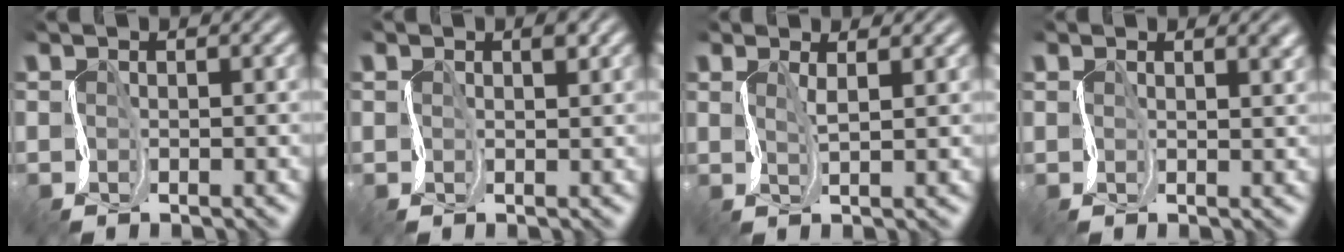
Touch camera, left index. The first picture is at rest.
{"total": 1.1, "force": [0.8, 0.7, 0.1], "torque": [0.007, 0.010, 0.009]}
{"total": 1.3, "force": [1.2, 0.5, 0.3], "torque": [-0.001, 0.007, 0.017]}
{"total": 1.8, "force": [1.3, 1.1, 0.4], "torque": [0.016, 0.007, 0.017]}